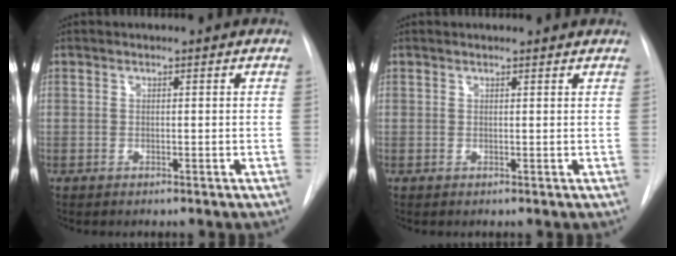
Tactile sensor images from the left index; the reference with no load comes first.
{"total": 1.9, "force": [1.8, 0.3, 0.4], "torque": [-0.010, 0.010, 0.014]}